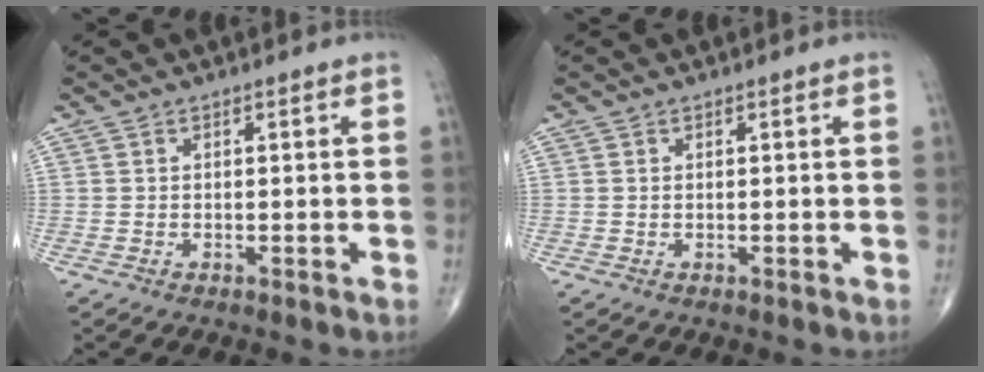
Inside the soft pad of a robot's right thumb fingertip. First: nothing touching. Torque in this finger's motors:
{"motor_torque": [-0.28, 0.08, 0.01, 0.16, 0.04]}